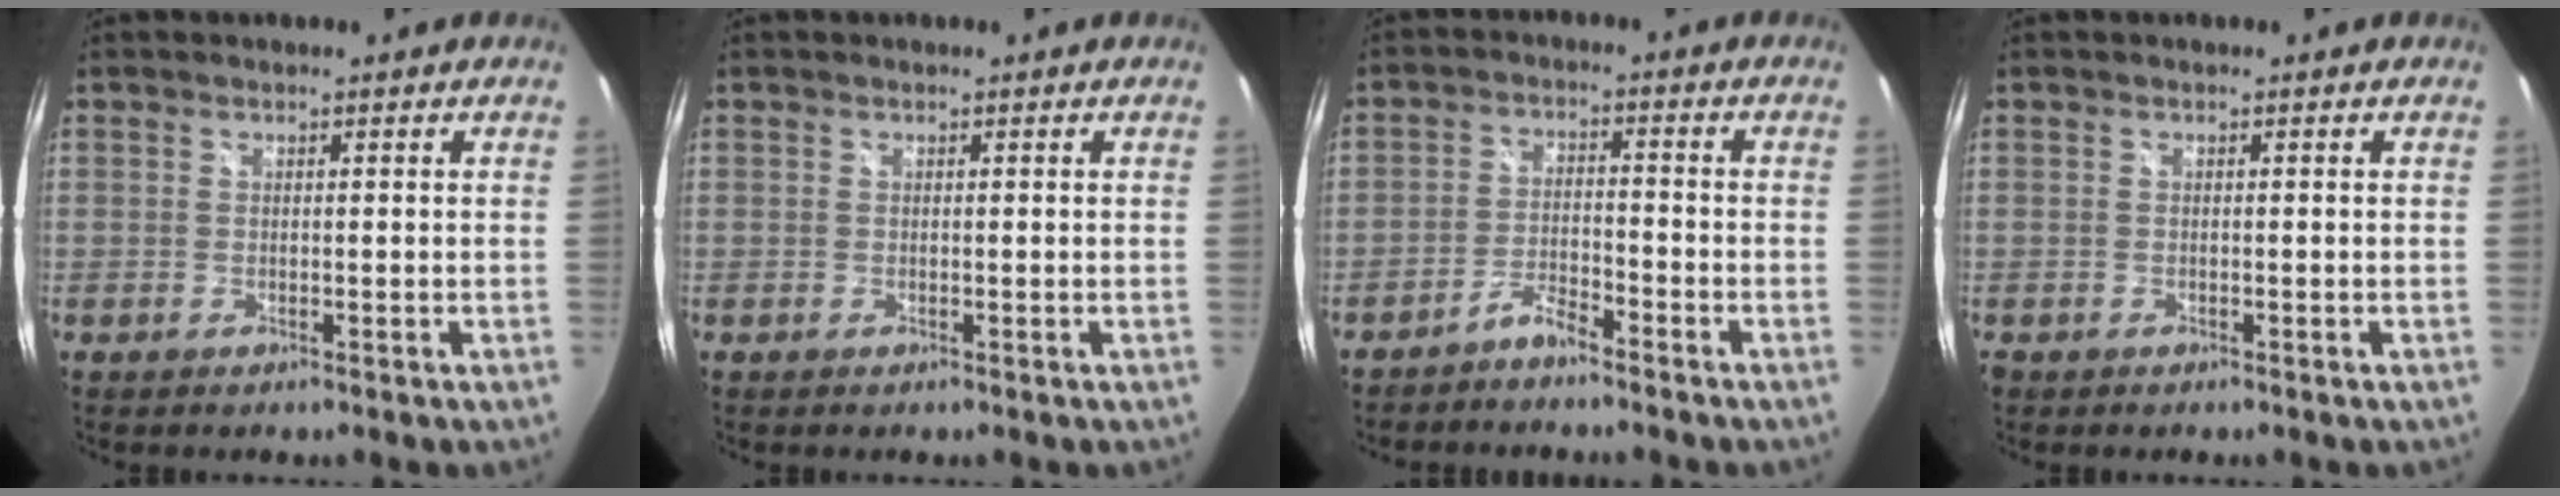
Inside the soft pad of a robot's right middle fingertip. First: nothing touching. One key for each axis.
{"total": 0.0}
{"total": 3.4, "fx": -3.1, "fy": 0.6, "fz": 1.2, "tx": -0.038, "ty": 0.008, "tz": -0.059}
{"total": 0.7, "fx": -0.4, "fy": 0.5, "fz": 0.1, "tx": -0.004, "ty": -0.003, "tz": -0.007}